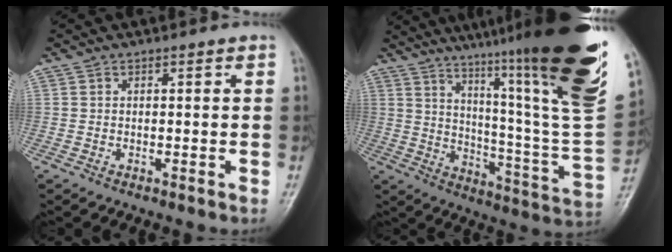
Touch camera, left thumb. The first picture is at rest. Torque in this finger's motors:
{"motor_torque": [2.29, 0.36, 1.54, -1.23, 0.46]}